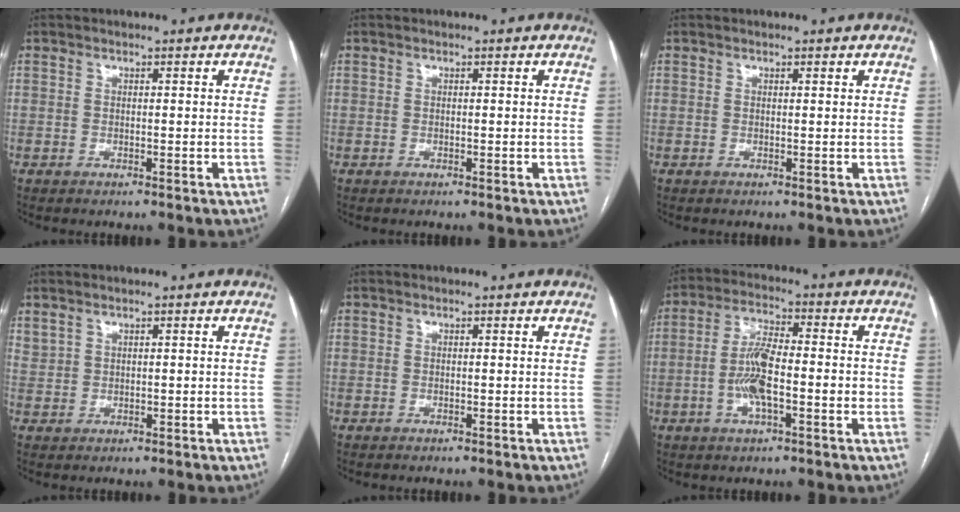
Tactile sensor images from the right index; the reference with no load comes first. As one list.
[{"total": 0.0}, {"total": 0.0}, {"total": 1.5, "force": [1.2, 0.8, 0.5], "torque": [-0.013, 0.009, 0.030]}, {"total": 0.0}, {"total": 8.4, "force": [-1.8, 2.3, 7.8], "torque": [-0.156, 0.013, -0.037]}]